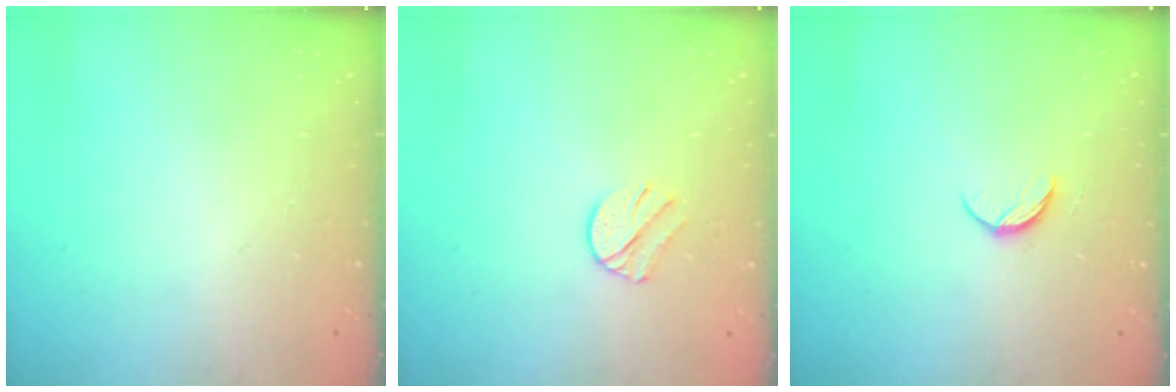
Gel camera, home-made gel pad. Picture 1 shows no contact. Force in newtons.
{"total": 6.9, "press": 6.8, "slide": 1.2}
{"total": 5.1, "press": 5.1, "slide": 0.6}